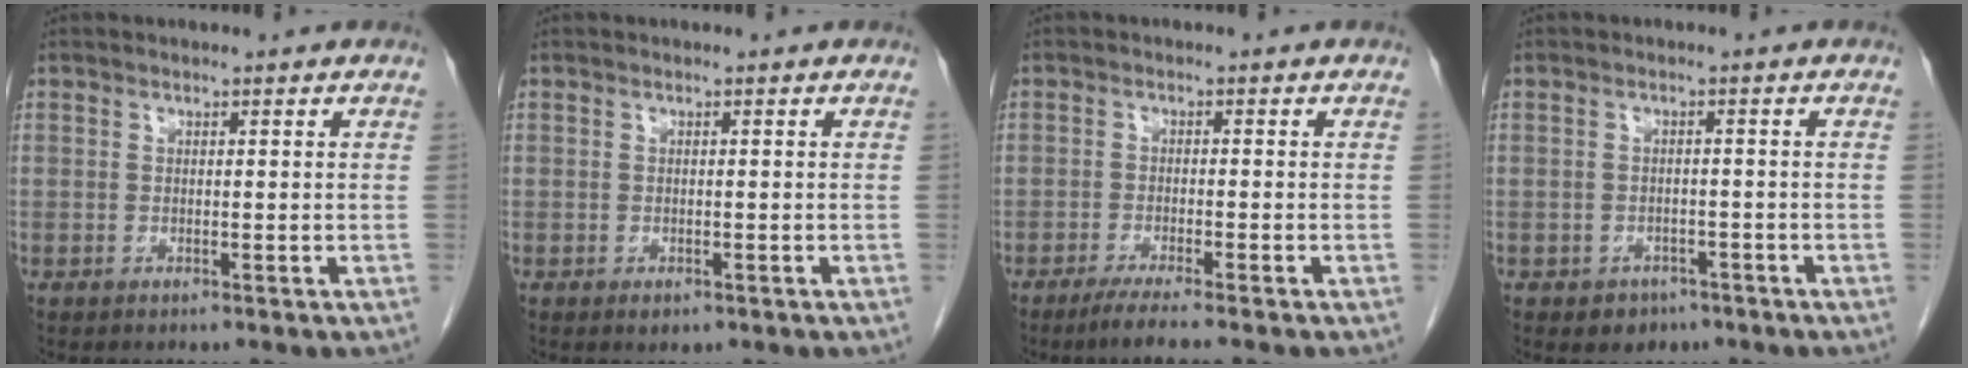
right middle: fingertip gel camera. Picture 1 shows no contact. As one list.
[{"total": 1.2, "force": [-0.6, 0.7, 0.7], "torque": [-0.009, 0.000, -0.003]}, {"total": 4.4, "force": [-3.4, -0.4, 2.7], "torque": [-0.049, -0.011, -0.059]}, {"total": 3.0, "force": [-1.9, 2.2, 0.7], "torque": [-0.010, 0.008, -0.019]}]